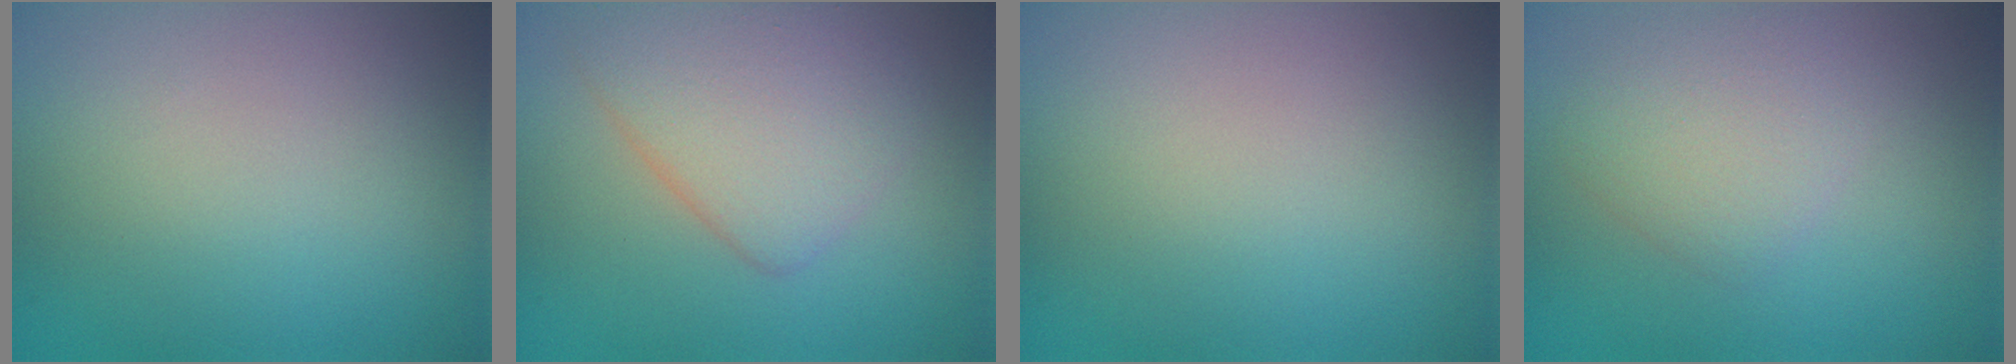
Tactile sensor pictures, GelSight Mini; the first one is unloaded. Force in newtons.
{"total": 4.4, "press": 4.4, "slide": 0.4}
{"total": 0.0}
{"total": 2.8, "press": 2.8, "slide": 0.1}